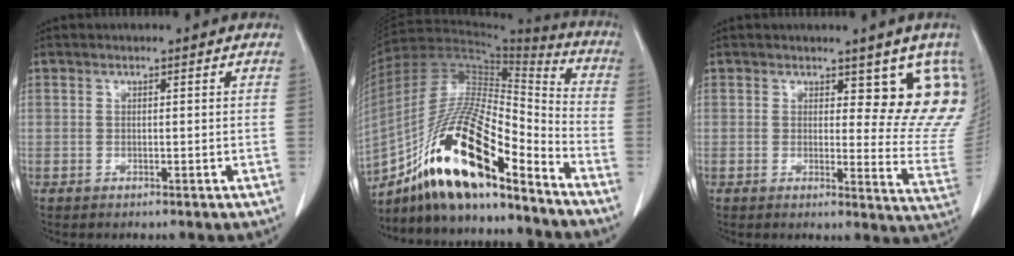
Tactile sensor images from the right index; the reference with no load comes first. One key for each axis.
{"total": 20.2, "fx": -13.3, "fy": 4.1, "fz": 14.6, "tx": -0.293, "ty": 0.002, "tz": -0.237}
{"total": 10.1, "fx": 7.0, "fy": 3.5, "fz": 6.3, "tx": -0.049, "ty": -0.033, "tz": 0.070}